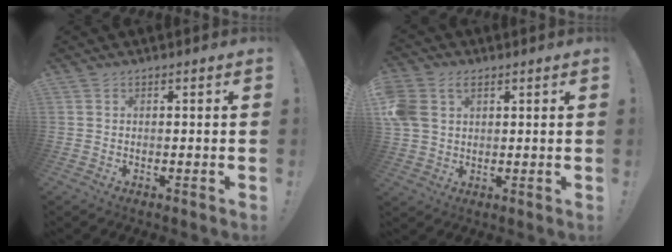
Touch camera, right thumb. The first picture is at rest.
{"total": 8.2, "force": [2.8, 6.0, 4.8], "torque": [-0.108, 0.000, 0.058]}